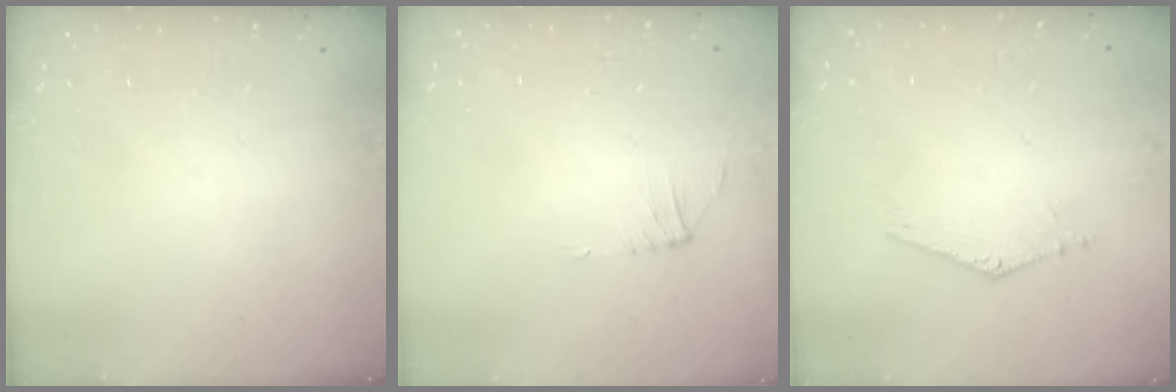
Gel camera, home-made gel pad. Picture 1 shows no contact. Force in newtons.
{"total": 0.5, "press": 0.4, "slide": 0.4}
{"total": 1.2, "press": 1.2, "slide": 0.1}